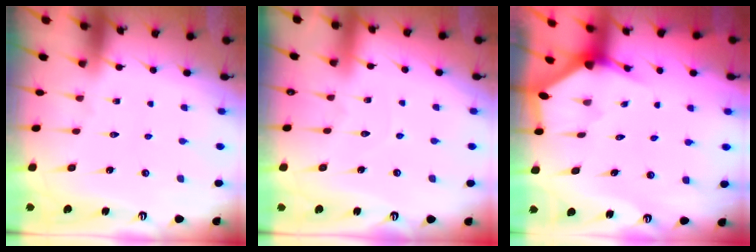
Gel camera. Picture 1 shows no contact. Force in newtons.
{"total": 2.9, "press": 2.9, "slide": 0.2}
{"total": 2.3, "press": 2.3, "slide": 0.1}